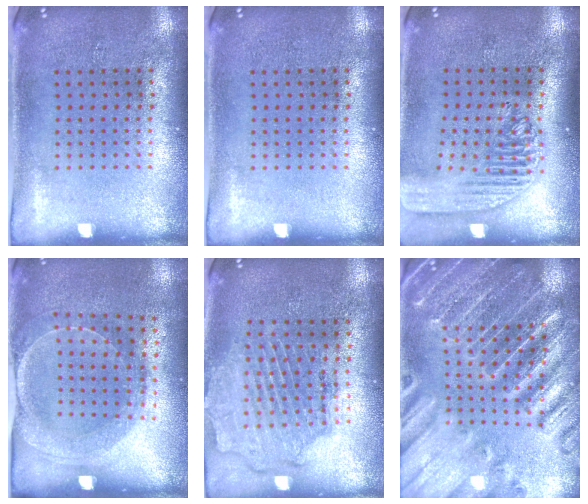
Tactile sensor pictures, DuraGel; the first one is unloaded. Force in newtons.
{"total": 0.0}
{"total": 2.1, "press": 1.8, "slide": 1.1}
{"total": 1.6, "press": 1.5, "slide": 0.4}
{"total": 1.8, "press": 1.7, "slide": 0.6}
{"total": 3.6, "press": 3.5, "slide": 1.0}